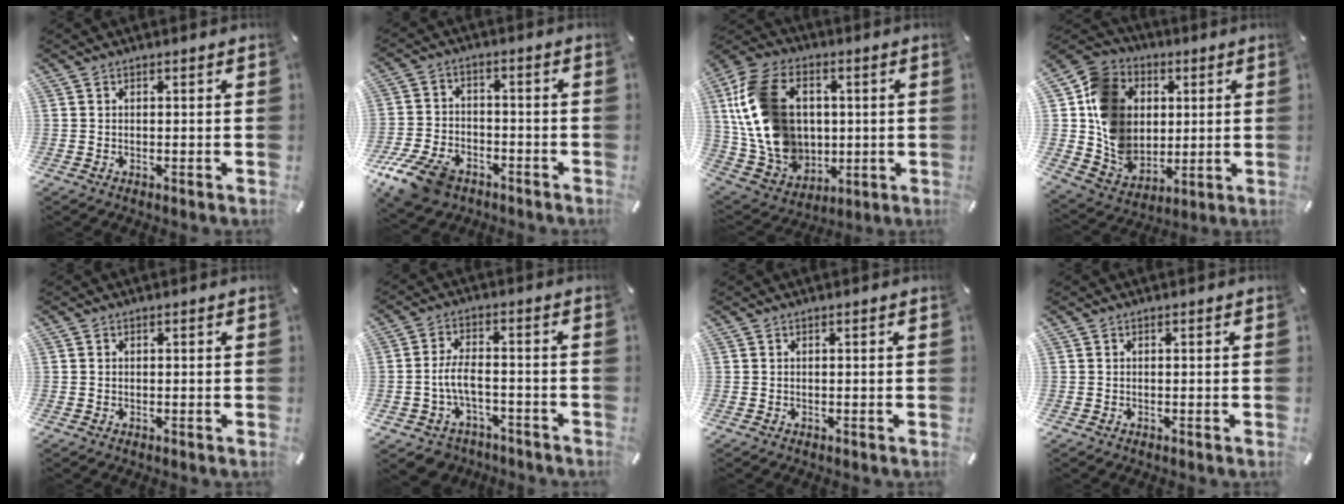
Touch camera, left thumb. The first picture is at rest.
{"total": 11.1, "force": [-7.2, 6.6, 5.3], "torque": [-0.107, 0.042, -0.132]}
{"total": 20.0, "force": [2.9, 15.7, 12.0], "torque": [-0.265, -0.005, 0.061]}
{"total": 15.3, "force": [1.6, 13.9, 6.3], "torque": [-0.140, 0.002, 0.041]}
{"total": 0.6, "force": [0.0, 0.6, 0.2], "torque": [-0.004, 0.004, -0.001]}
{"total": 7.0, "force": [-2.8, 4.6, 4.6], "torque": [-0.097, 0.020, -0.052]}
{"total": 0.0}
{"total": 0.0}